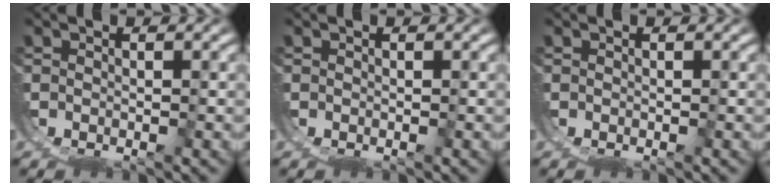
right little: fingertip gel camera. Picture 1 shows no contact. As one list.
[{"total": 0.0}, {"total": 0.0}]